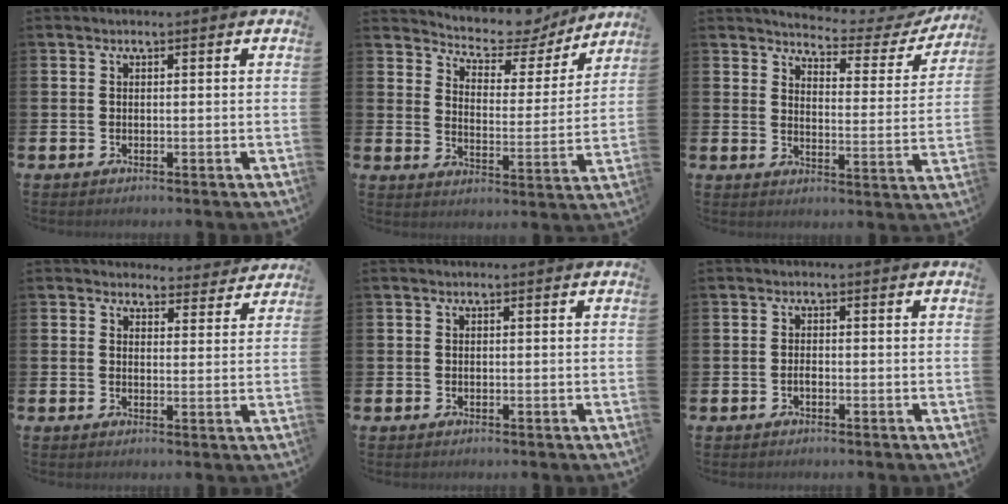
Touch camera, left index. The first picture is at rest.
{"total": 7.0, "force": [6.6, 2.2, 1.2], "torque": [-0.048, -0.054, 0.109]}
{"total": 4.2, "force": [3.9, 1.0, 0.9], "torque": [-0.030, -0.035, 0.059]}
{"total": 3.6, "force": [3.4, 1.3, -0.1], "torque": [-0.001, -0.021, 0.060]}
{"total": 0.0}
{"total": 0.9, "force": [-0.4, 0.4, 0.7], "torque": [-0.008, -0.004, -0.009]}